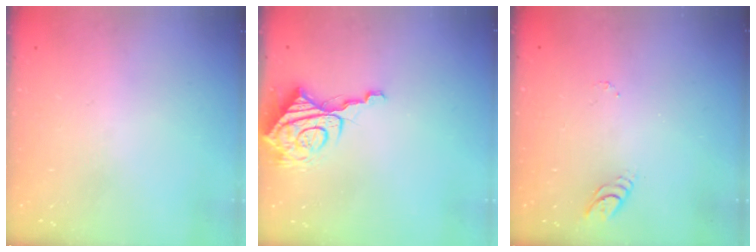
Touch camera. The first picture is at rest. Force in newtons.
{"total": 10.4, "press": 10.3, "slide": 1.0}
{"total": 3.5, "press": 3.5, "slide": 0.5}